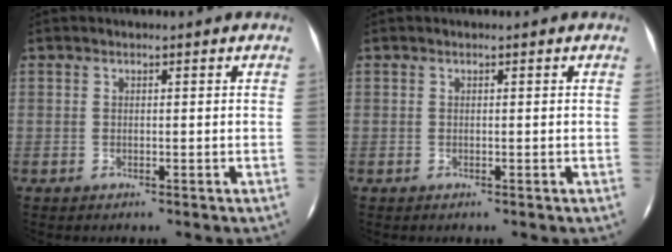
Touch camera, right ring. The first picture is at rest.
{"total": 0.0}